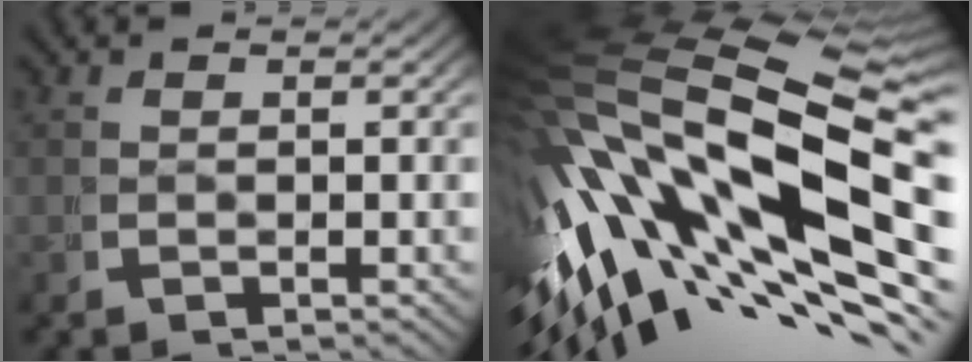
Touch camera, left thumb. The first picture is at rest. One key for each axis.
{"total": 23.2, "fx": 1.4, "fy": 12.8, "fz": 19.3, "tx": -0.379, "ty": -0.034, "tz": 0.053}